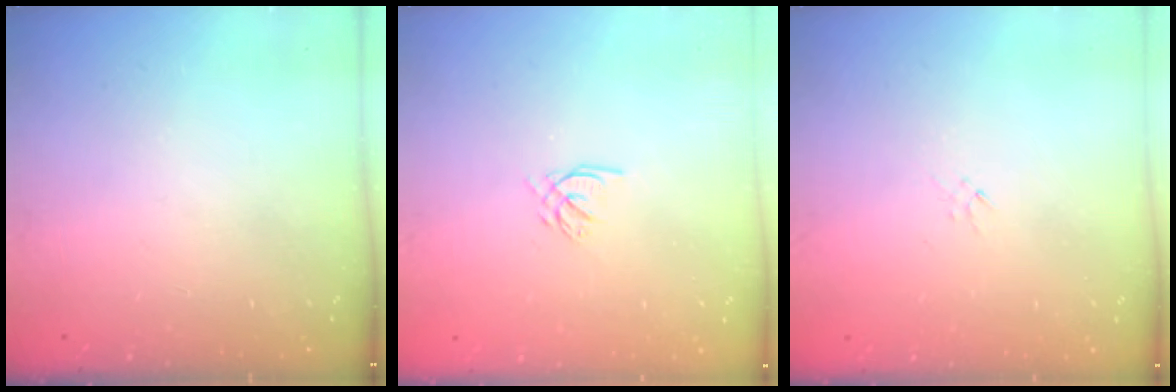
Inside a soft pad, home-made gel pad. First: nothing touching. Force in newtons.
{"total": 2.4, "press": 2.4, "slide": 0.3}
{"total": 0.0}